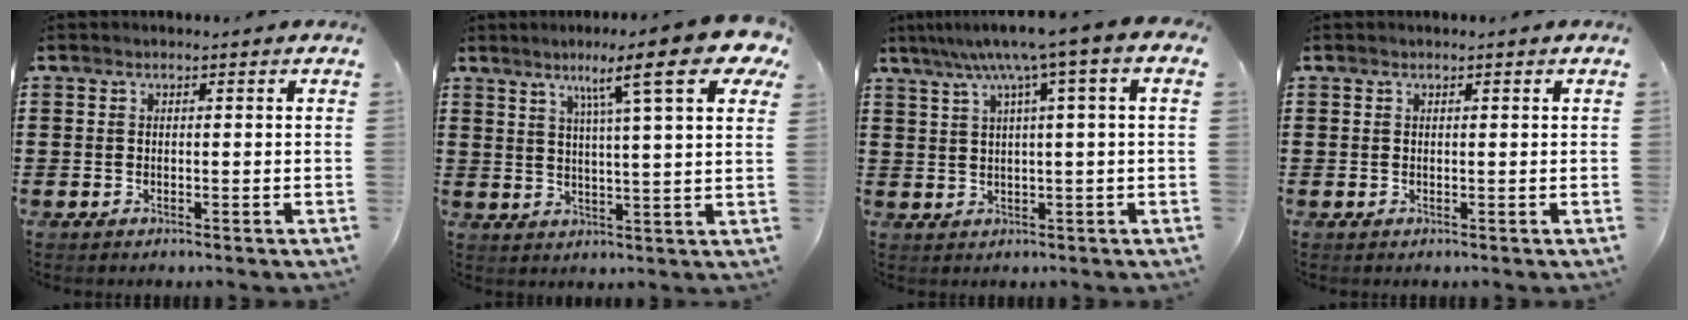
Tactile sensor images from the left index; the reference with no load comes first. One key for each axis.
{"total": 12.7, "fx": 7.5, "fy": 1.4, "fz": 10.2, "tx": -0.175, "ty": -0.016, "tz": 0.114}
{"total": 6.3, "fx": 2.5, "fy": -0.3, "fz": 5.8, "tx": -0.118, "ty": -0.007, "tz": 0.035}
{"total": 0.0}